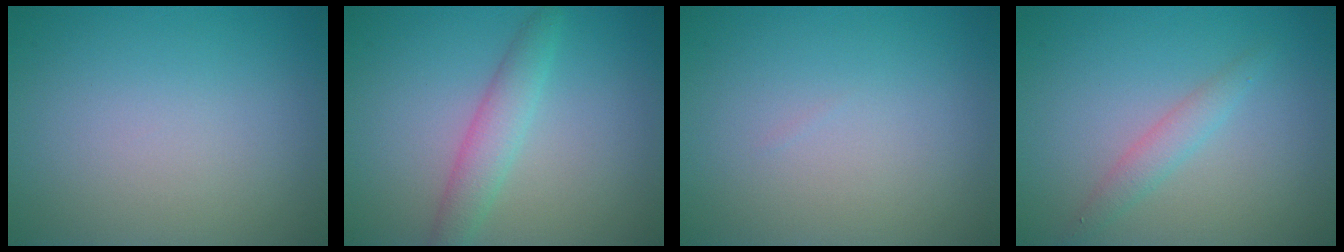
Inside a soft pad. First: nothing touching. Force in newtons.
{"total": 2.8, "press": 2.8, "slide": 0.2}
{"total": 0.0}
{"total": 1.7, "press": 1.7, "slide": 0.1}